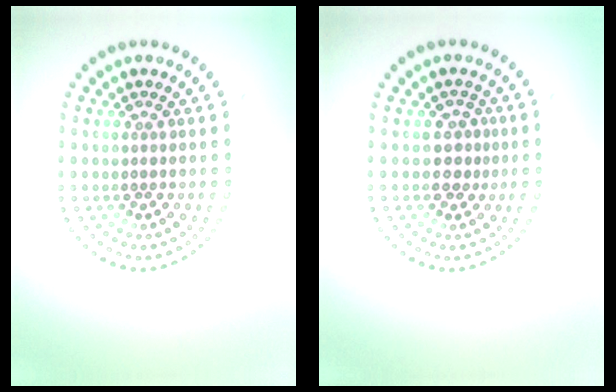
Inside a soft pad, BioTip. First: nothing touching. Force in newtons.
{"total": 1.8, "press": 1.5, "slide": 0.9}